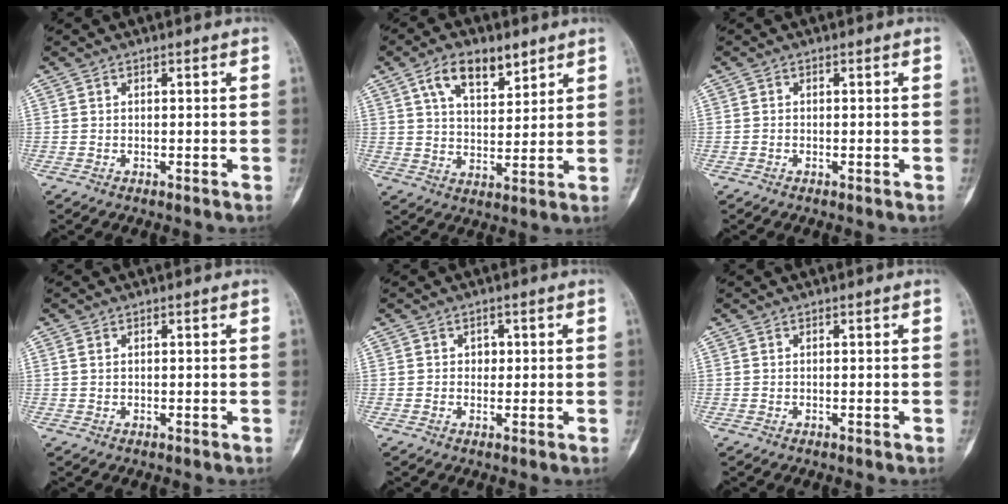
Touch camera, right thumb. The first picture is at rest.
{"total": 9.9, "force": [5.7, 4.9, 6.4], "torque": [-0.091, -0.025, 0.101]}
{"total": 0.0}
{"total": 0.8, "force": [0.3, 0.5, 0.6], "torque": [-0.015, 0.004, 0.008]}
{"total": 1.7, "force": [0.3, 1.4, 0.8], "torque": [0.001, 0.003, 0.001]}
{"total": 0.0}